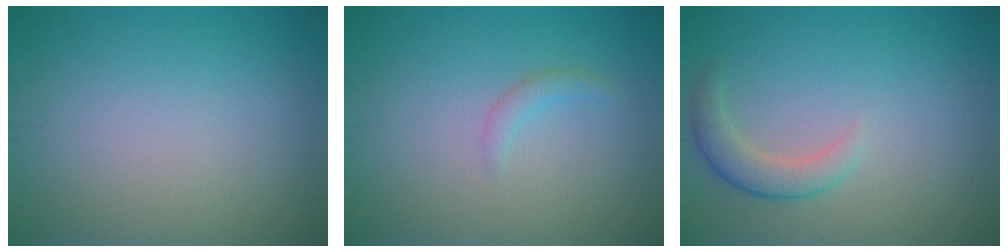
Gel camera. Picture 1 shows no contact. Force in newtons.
{"total": 1.0, "press": 1.0, "slide": 0.0}
{"total": 2.5, "press": 2.5, "slide": 0.3}